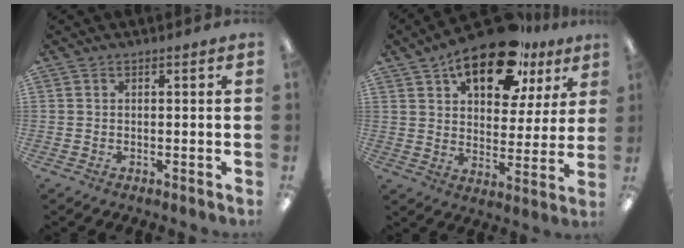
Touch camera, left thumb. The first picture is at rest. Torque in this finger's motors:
{"motor_torque": [0.40, 0.52, 1.67, -1.09, 0.37]}